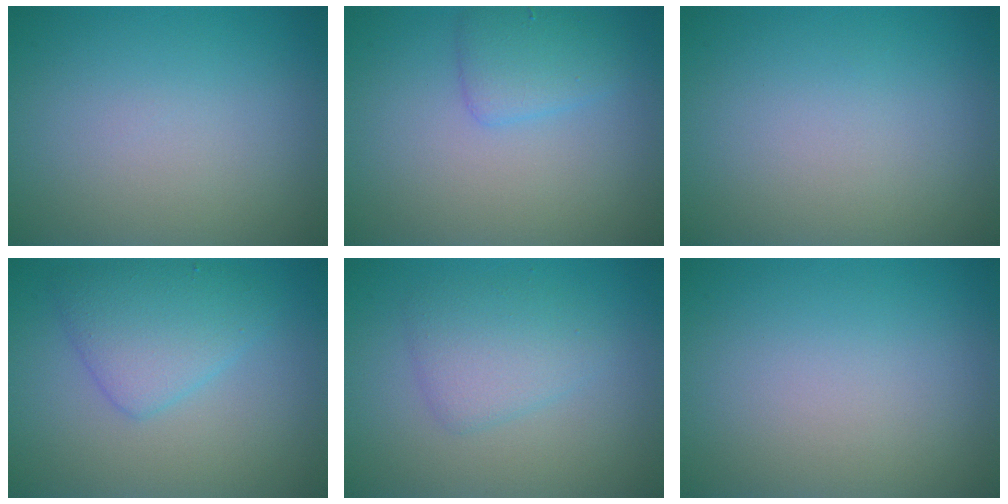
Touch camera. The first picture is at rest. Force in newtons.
{"total": 2.4, "press": 2.4, "slide": 0.0}
{"total": 0.0}
{"total": 3.8, "press": 3.8, "slide": 0.1}
{"total": 2.7, "press": 2.7, "slide": 0.1}
{"total": 0.0}